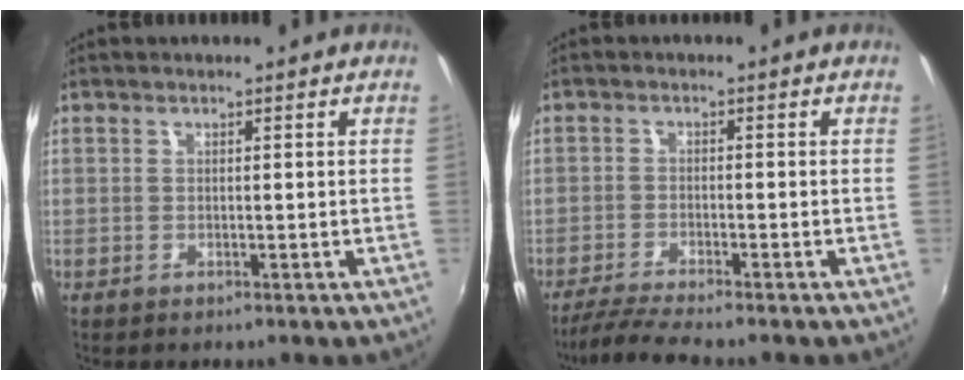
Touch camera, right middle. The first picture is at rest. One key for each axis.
{"total": 5.7, "fx": -5.2, "fy": -0.6, "fz": 2.4, "tx": -0.071, "ty": -0.017, "tz": -0.095}